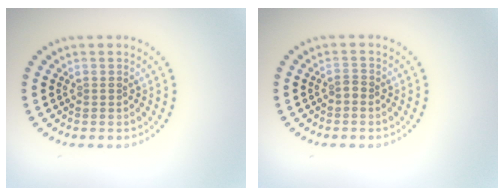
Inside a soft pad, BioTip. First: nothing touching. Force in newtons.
{"total": 0.8, "press": 0.5, "slide": 0.6}